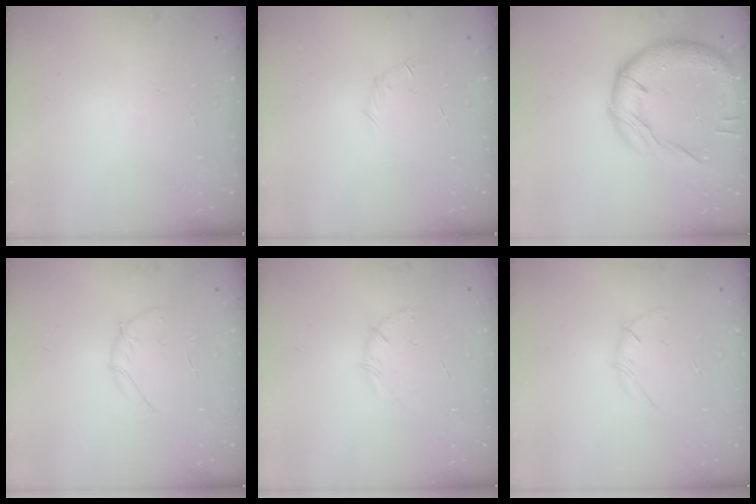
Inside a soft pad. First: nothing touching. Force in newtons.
{"total": 4.7, "press": 4.5, "slide": 1.4}
{"total": 17.0, "press": 16.9, "slide": 1.0}
{"total": 6.6, "press": 6.3, "slide": 2.0}
{"total": 5.1, "press": 4.9, "slide": 1.4}
{"total": 2.7, "press": 2.6, "slide": 0.6}